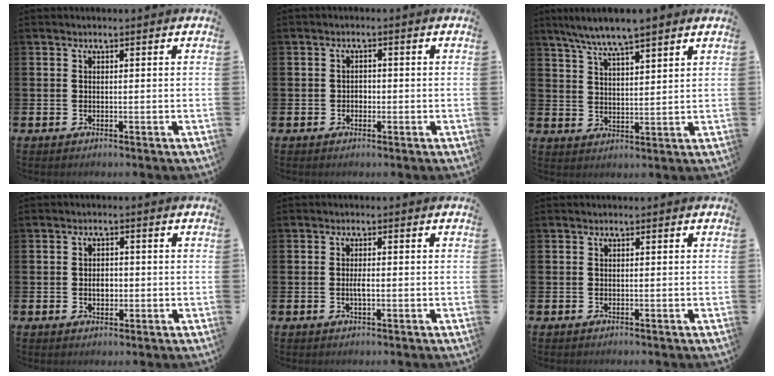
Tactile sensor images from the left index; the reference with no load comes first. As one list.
[{"total": 1.2, "force": [-0.4, 1.1, 0.5], "torque": [-0.002, 0.001, -0.012]}, {"total": 6.5, "force": [6.0, 0.4, 2.4], "torque": [-0.071, -0.017, 0.110]}, {"total": 2.3, "force": [-0.3, 1.7, 1.5], "torque": [-0.014, -0.001, -0.011]}, {"total": 1.7, "force": [-0.2, 0.6, 1.5], "torque": [-0.029, 0.001, -0.005]}, {"total": 0.0}]